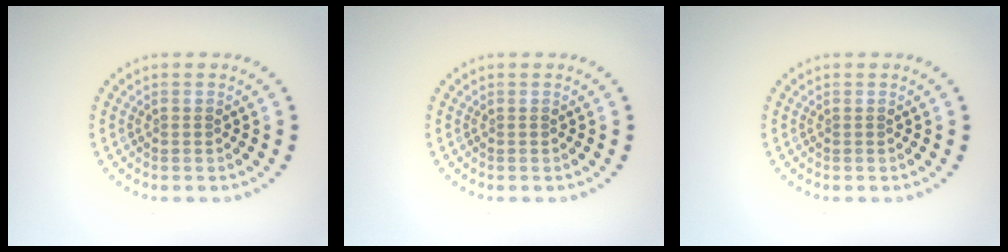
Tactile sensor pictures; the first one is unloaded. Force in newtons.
{"total": 0.0}
{"total": 0.0}